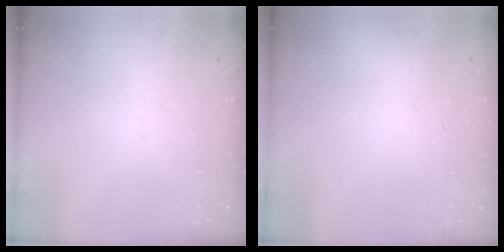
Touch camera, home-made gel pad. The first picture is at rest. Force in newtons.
{"total": 0.0}